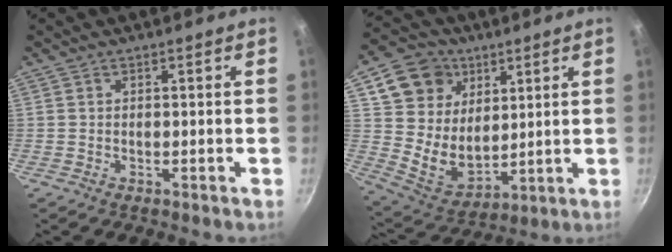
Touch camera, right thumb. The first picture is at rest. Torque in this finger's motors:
{"motor_torque": [-0.39, 1.33, 0.06, 0.00, 0.08]}